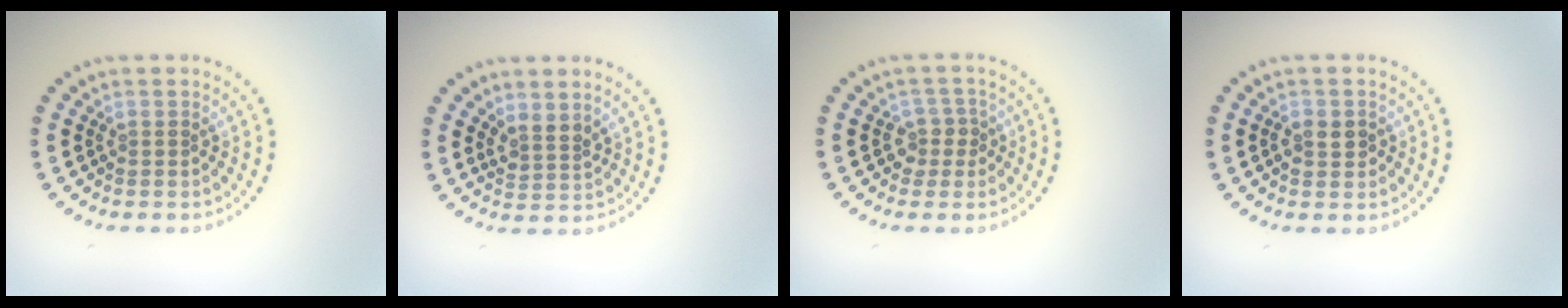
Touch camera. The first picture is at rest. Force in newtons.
{"total": 1.8, "press": 1.3, "slide": 1.2}
{"total": 1.9, "press": 1.5, "slide": 1.1}
{"total": 1.8, "press": 1.8, "slide": 0.3}